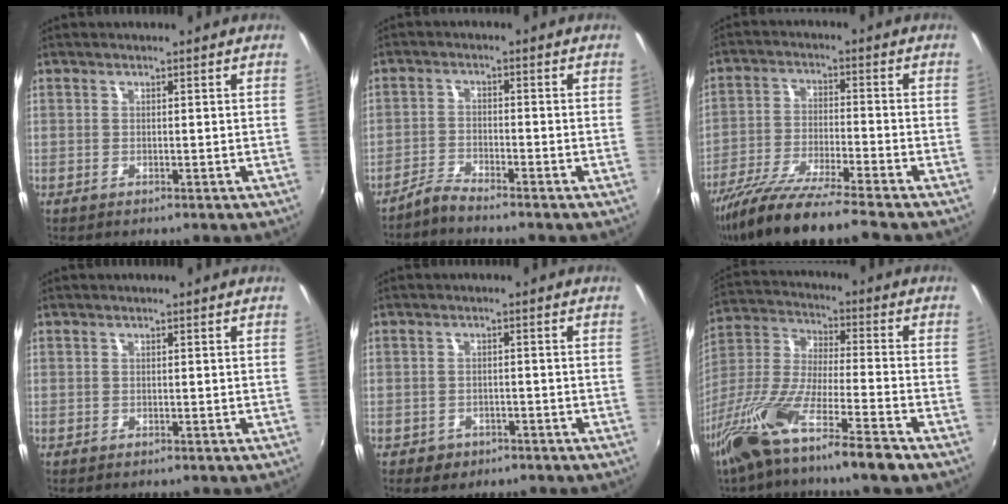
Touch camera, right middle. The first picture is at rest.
{"total": 3.0, "force": [-2.9, -0.2, 0.7], "torque": [-0.023, 0.000, -0.060]}
{"total": 13.1, "force": [-11.1, -0.5, 6.9], "torque": [-0.144, -0.028, -0.204]}
{"total": 0.0}
{"total": 3.6, "force": [-2.2, 2.7, 1.1], "torque": [-0.032, -0.002, -0.028]}
{"total": 17.9, "force": [-11.9, 1.8, 13.3], "torque": [-0.272, -0.038, -0.224]}